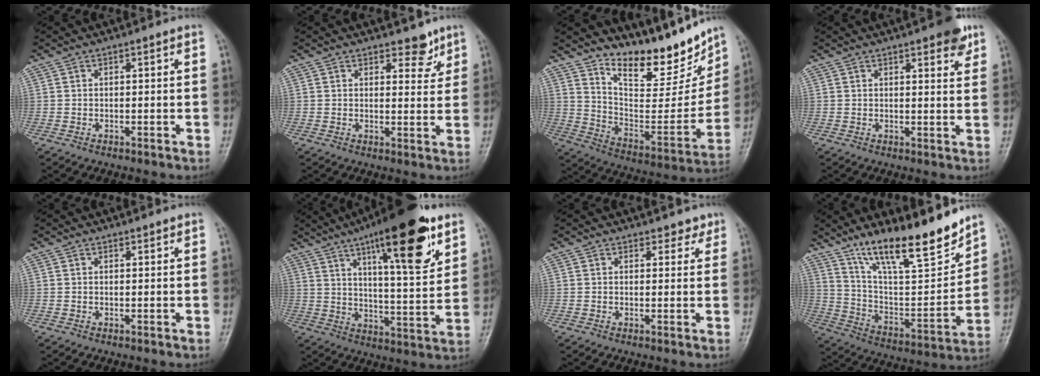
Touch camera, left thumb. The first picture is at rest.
{"total": 4.2, "force": [3.2, 2.1, 1.8], "torque": [0.003, -0.021, 0.043]}
{"total": 18.4, "force": [14.8, 6.1, 9.0], "torque": [-0.089, -0.098, 0.245]}
{"total": 5.8, "force": [3.8, 1.8, 4.0], "torque": [-0.036, -0.016, 0.044]}
{"total": 0.6, "force": [0.6, 0.2, 0.0], "torque": [-0.002, -0.005, 0.008]}
{"total": 20.5, "force": [11.4, 5.2, 16.2], "torque": [-0.215, -0.048, 0.175]}
{"total": 2.3, "force": [1.8, 1.3, 0.4], "torque": [0.017, -0.009, 0.018]}
{"total": 20.4, "force": [15.2, 4.5, 12.7], "torque": [-0.170, -0.085, 0.267]}